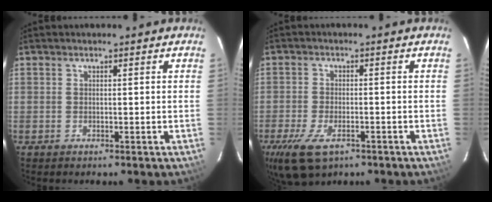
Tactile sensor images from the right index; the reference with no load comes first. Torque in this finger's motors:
{"motor_torque": [0.83, -0.75, 0.34, 0.09]}